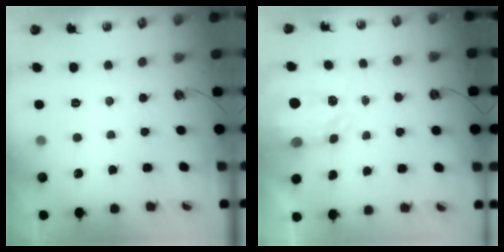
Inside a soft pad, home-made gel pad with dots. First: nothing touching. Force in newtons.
{"total": 3.8, "press": 3.8, "slide": 0.6}